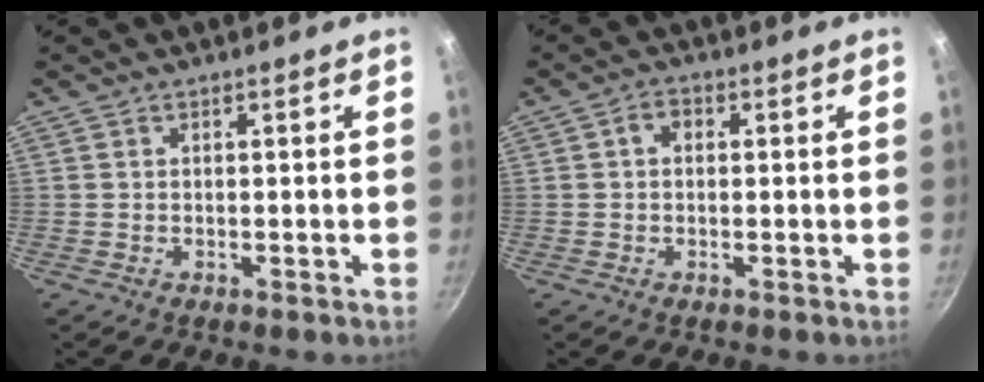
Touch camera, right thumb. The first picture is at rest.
{"total": 4.8, "force": [1.0, 3.4, 3.3], "torque": [-0.039, 0.011, 0.009]}